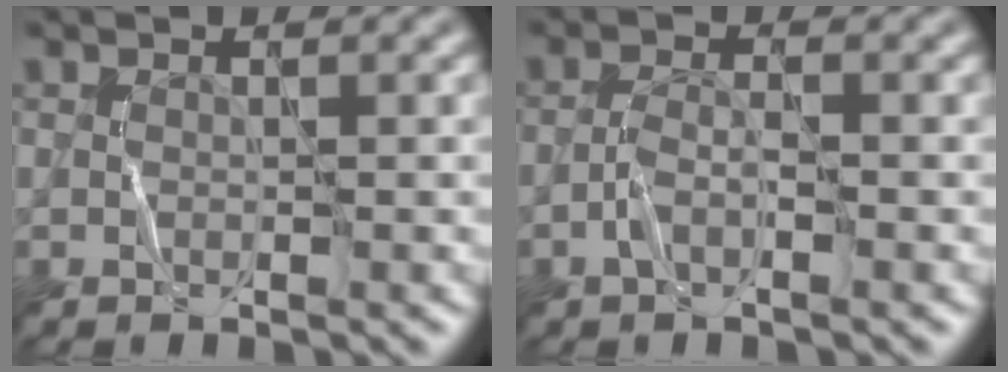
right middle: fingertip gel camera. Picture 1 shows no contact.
{"total": 1.3, "force": [-0.8, 0.4, 0.9], "torque": [-0.018, 0.009, -0.021]}